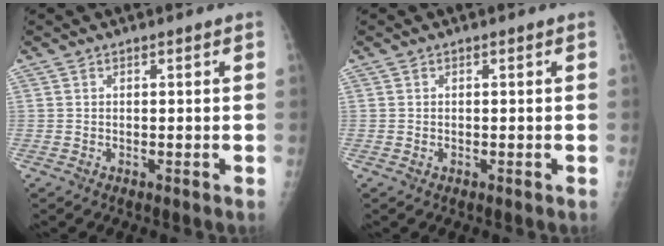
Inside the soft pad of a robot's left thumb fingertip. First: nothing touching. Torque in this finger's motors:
{"motor_torque": [-0.59, -0.08, 0.04, -0.04, 0.00]}